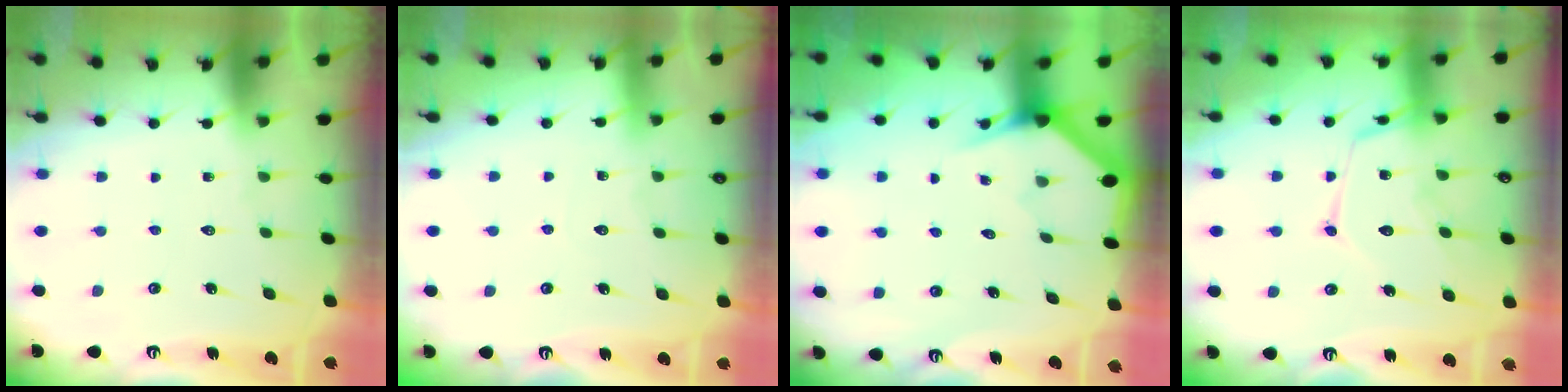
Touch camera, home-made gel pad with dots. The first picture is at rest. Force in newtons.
{"total": 3.2, "press": 3.2, "slide": 0.3}
{"total": 3.3, "press": 3.3, "slide": 0.2}
{"total": 13.1, "press": 13.1, "slide": 1.2}